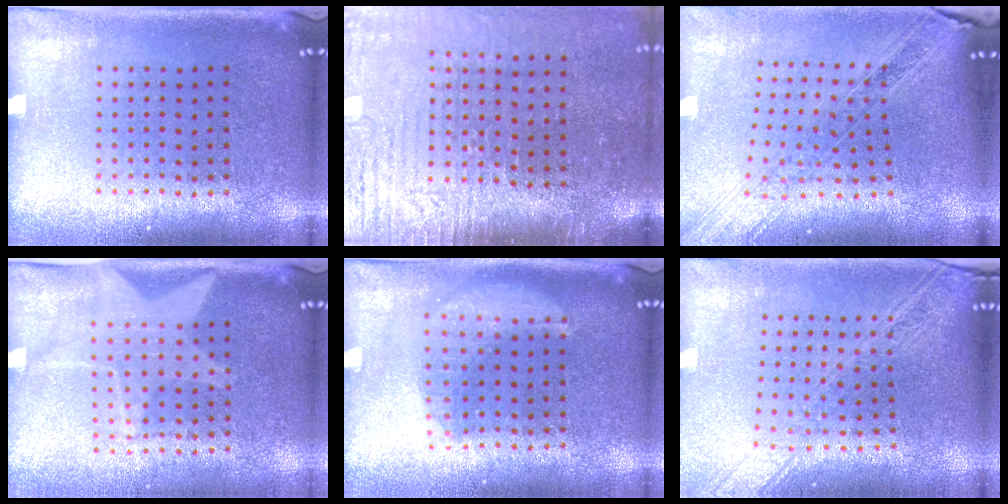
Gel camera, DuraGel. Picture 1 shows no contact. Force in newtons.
{"total": 4.5, "press": 3.8, "slide": 2.3}
{"total": 1.6, "press": 1.5, "slide": 0.6}
{"total": 1.8, "press": 1.5, "slide": 1.0}
{"total": 1.6, "press": 1.6, "slide": 0.2}
{"total": 2.1, "press": 1.8, "slide": 1.1}